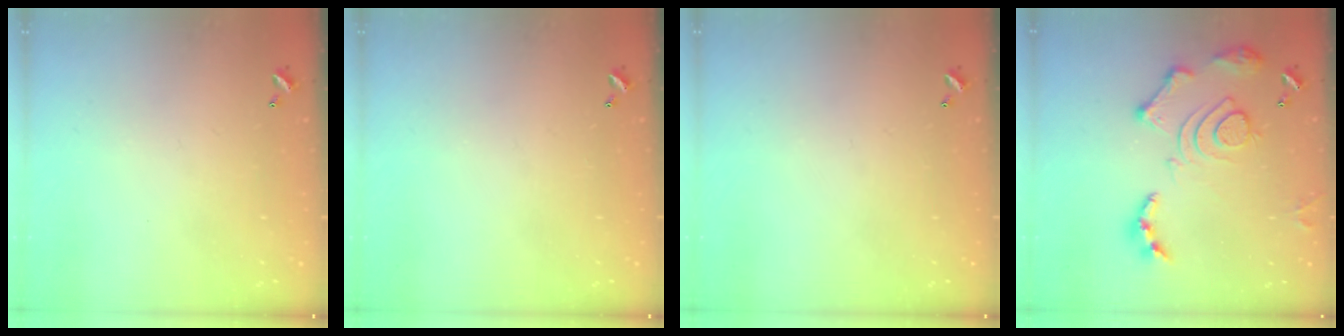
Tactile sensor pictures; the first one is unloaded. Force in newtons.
{"total": 0.0}
{"total": 0.0}
{"total": 16.1, "press": 16.0, "slide": 1.8}